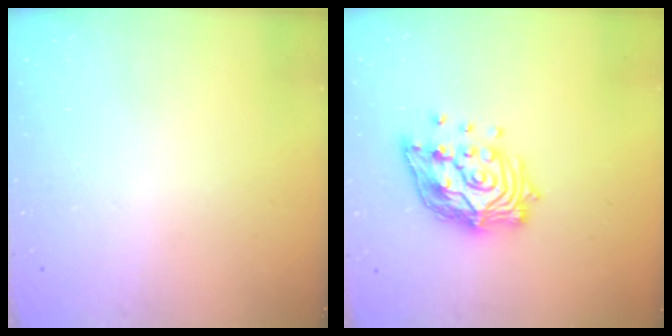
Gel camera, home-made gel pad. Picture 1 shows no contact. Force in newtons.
{"total": 14.3, "press": 14.1, "slide": 2.0}